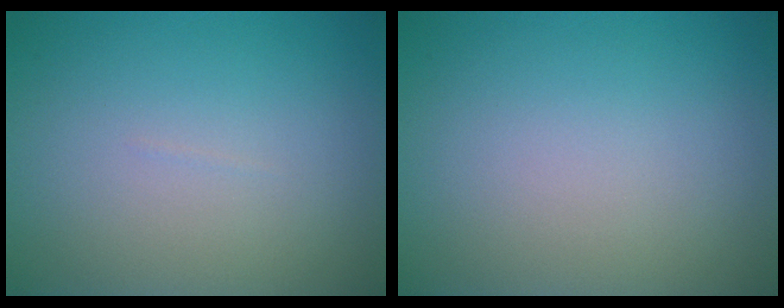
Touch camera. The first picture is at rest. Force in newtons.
{"total": 0.0}